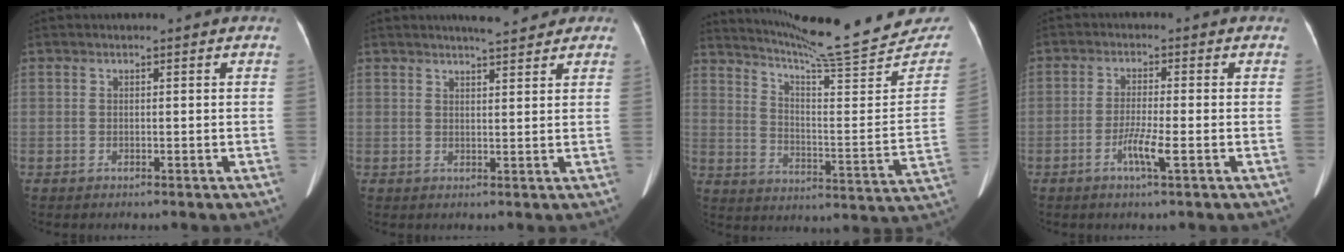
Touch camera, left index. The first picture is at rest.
{"total": 5.5, "force": [4.8, 1.3, 2.4], "torque": [-0.032, 0.010, 0.062]}
{"total": 23.5, "force": [21.8, 0.9, 8.8], "torque": [-0.136, -0.086, 0.292]}
{"total": 4.1, "force": [-1.7, -0.1, 3.7], "torque": [-0.075, -0.007, -0.033]}